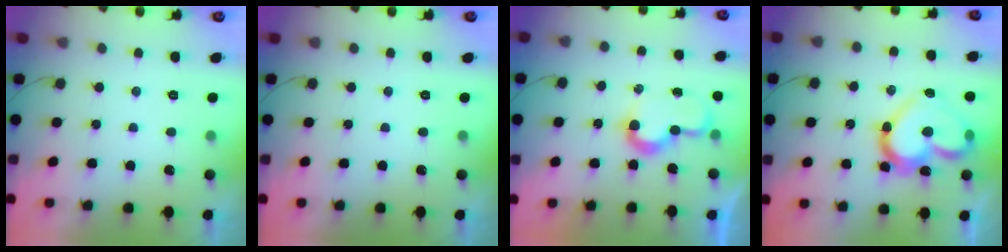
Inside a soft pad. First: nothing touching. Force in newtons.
{"total": 0.0}
{"total": 7.5, "press": 7.5, "slide": 0.3}
{"total": 17.4, "press": 17.3, "slide": 2.0}